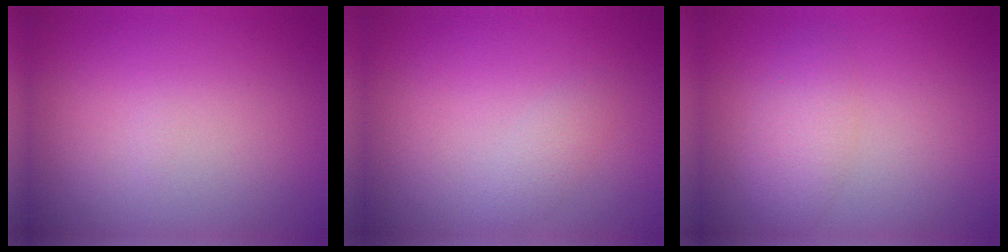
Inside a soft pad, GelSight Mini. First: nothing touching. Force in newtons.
{"total": 1.0, "press": 1.0, "slide": 0.0}
{"total": 2.2, "press": 2.2, "slide": 0.1}